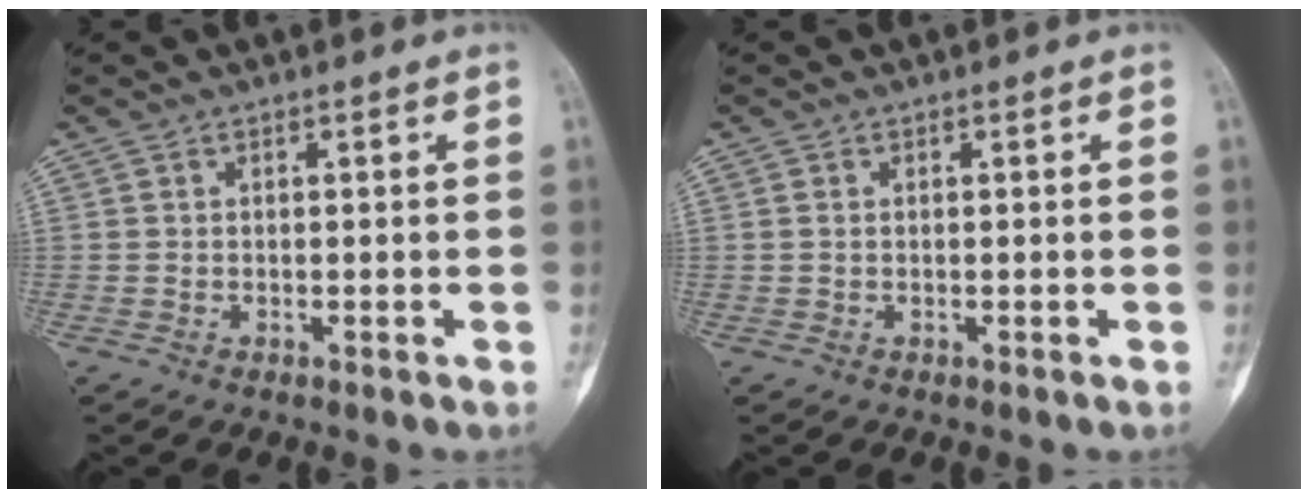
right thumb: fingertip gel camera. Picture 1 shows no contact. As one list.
[{"total": 0.0}]